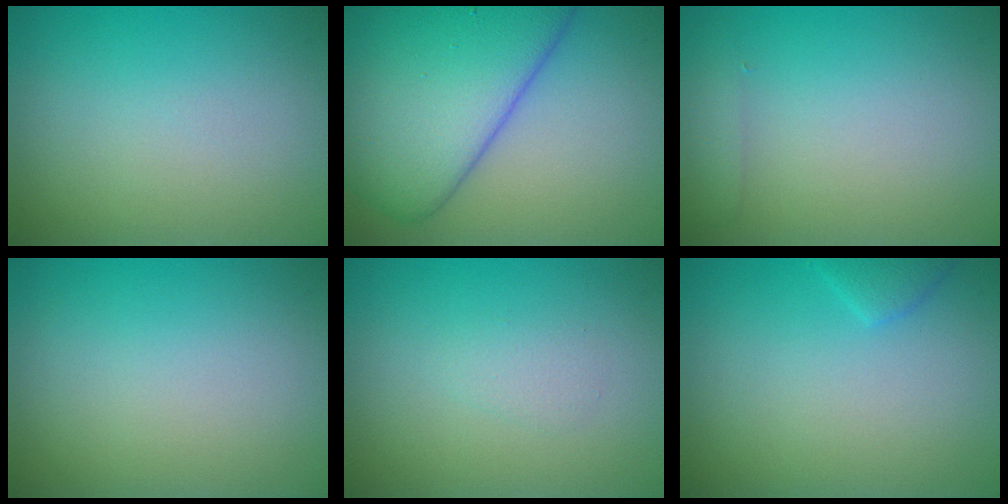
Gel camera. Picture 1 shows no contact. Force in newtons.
{"total": 11.1, "press": 11.1, "slide": 0.5}
{"total": 1.3, "press": 1.3, "slide": 0.1}
{"total": 0.0}
{"total": 0.9, "press": 0.9, "slide": 0.0}
{"total": 1.3, "press": 1.3, "slide": 0.1}